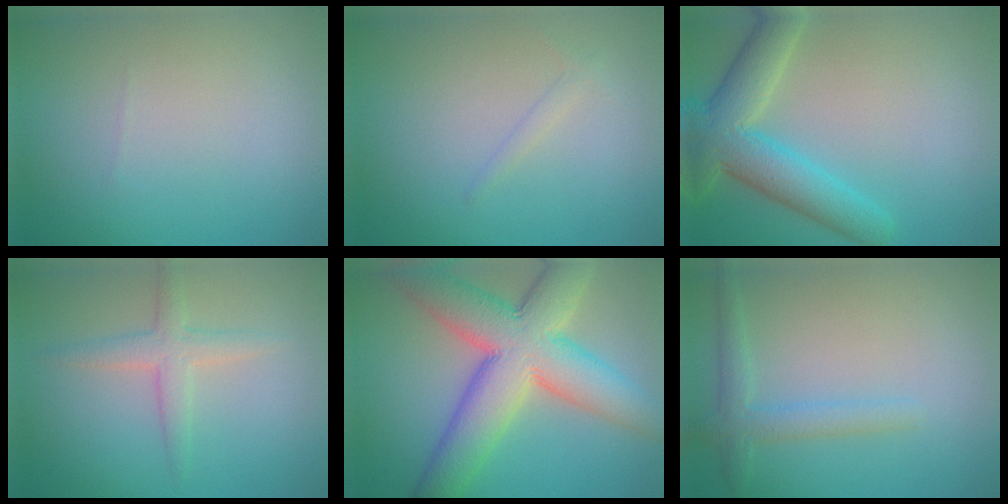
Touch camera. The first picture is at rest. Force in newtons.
{"total": 0.9, "press": 0.9, "slide": 0.0}
{"total": 6.8, "press": 6.8, "slide": 0.3}
{"total": 2.4, "press": 2.4, "slide": 0.2}
{"total": 11.7, "press": 11.7, "slide": 0.4}
{"total": 2.4, "press": 2.4, "slide": 0.0}